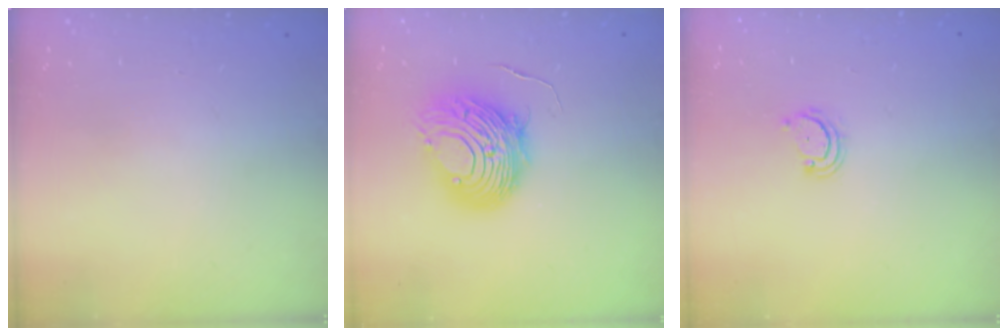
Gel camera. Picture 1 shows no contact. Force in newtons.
{"total": 11.4, "press": 11.3, "slide": 0.8}
{"total": 3.2, "press": 3.2, "slide": 0.3}